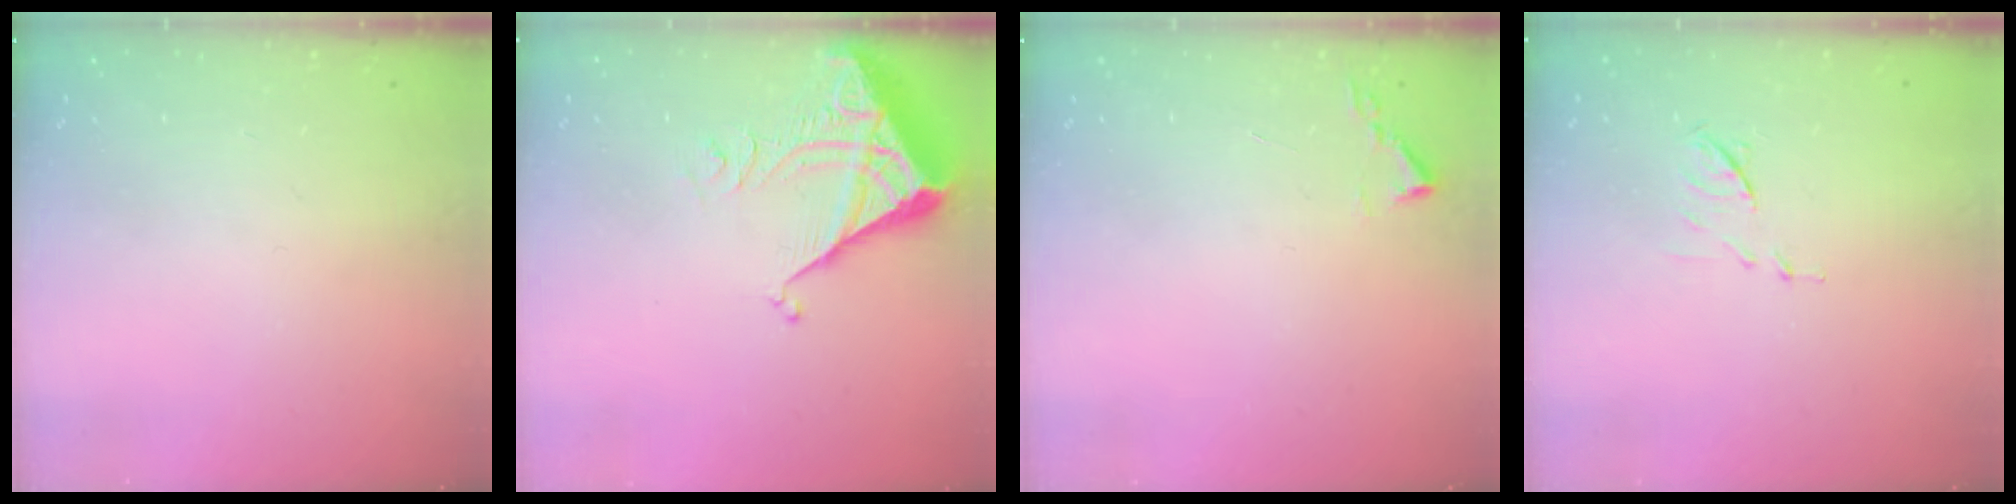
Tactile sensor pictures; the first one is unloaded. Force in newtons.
{"total": 5.3, "press": 5.3, "slide": 0.7}
{"total": 1.9, "press": 1.8, "slide": 0.3}
{"total": 6.2, "press": 6.2, "slide": 0.9}